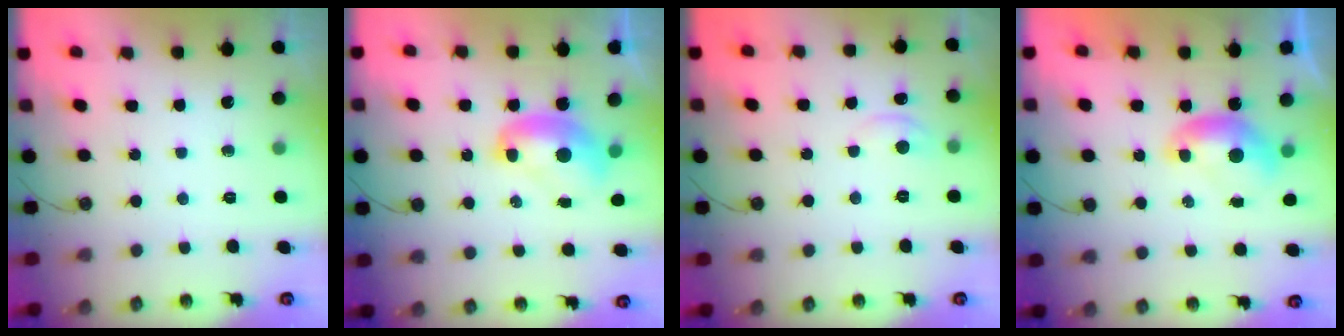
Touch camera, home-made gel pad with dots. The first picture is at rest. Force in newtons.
{"total": 2.4, "press": 2.4, "slide": 0.2}
{"total": 1.6, "press": 1.5, "slide": 0.3}
{"total": 0.0}